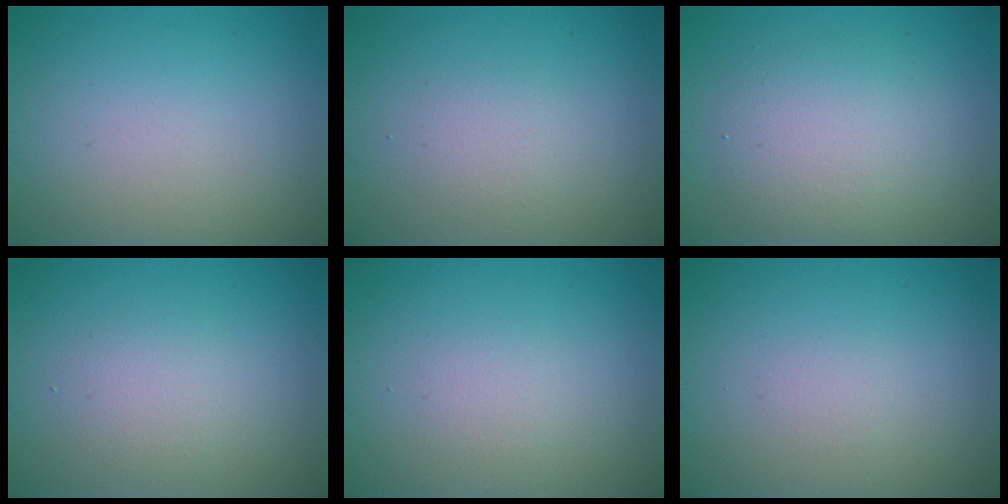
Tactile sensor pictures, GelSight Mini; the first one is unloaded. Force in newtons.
{"total": 1.4, "press": 1.4, "slide": 0.1}
{"total": 4.1, "press": 4.1, "slide": 0.3}
{"total": 1.9, "press": 1.9, "slide": 0.1}
{"total": 1.2, "press": 1.2, "slide": 0.0}
{"total": 0.6, "press": 0.6, "slide": 0.1}